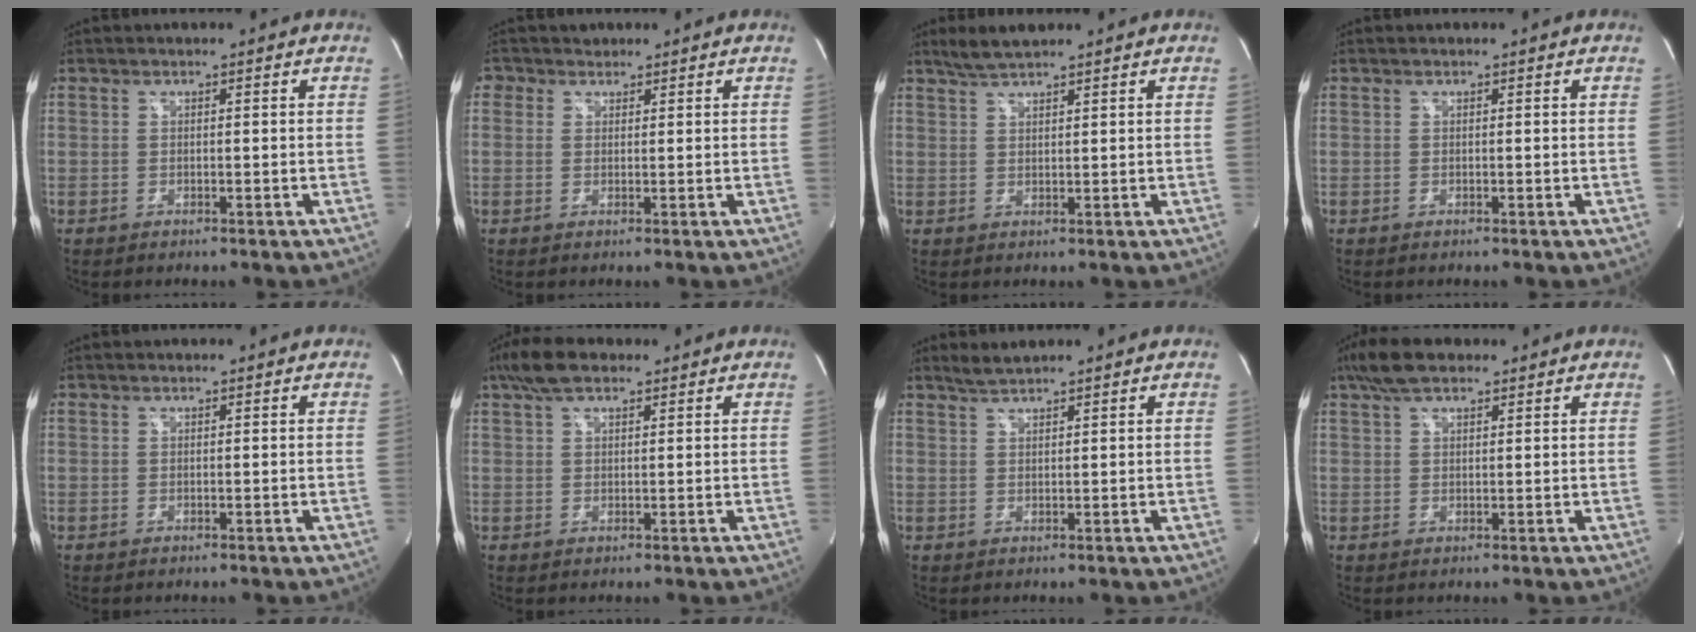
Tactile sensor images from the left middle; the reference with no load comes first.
{"total": 2.2, "force": [1.2, 1.8, 0.0], "torque": [0.005, 0.011, 0.017]}
{"total": 3.6, "force": [3.2, 0.2, 1.8], "torque": [-0.044, 0.011, 0.063]}
{"total": 0.0}
{"total": 0.0}
{"total": 5.6, "force": [3.9, 2.2, 3.4], "torque": [-0.074, 0.024, 0.072]}
{"total": 2.1, "force": [2.0, -0.2, 0.6], "torque": [-0.017, 0.007, 0.042]}
{"total": 6.0, "force": [4.3, 2.2, 3.5], "torque": [-0.076, 0.023, 0.081]}